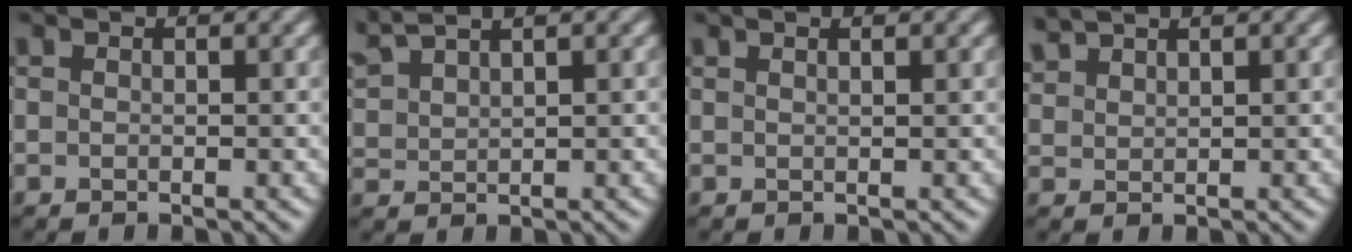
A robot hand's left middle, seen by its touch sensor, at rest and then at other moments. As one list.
[{"total": 3.6, "force": [3.3, 0.6, 1.2], "torque": [-0.045, 0.019, 0.072]}, {"total": 1.7, "force": [1.1, 0.7, 1.0], "torque": [0.003, 0.003, -0.005]}, {"total": 2.1, "force": [2.1, 0.1, -0.1], "torque": [-0.003, 0.009, 0.048]}]